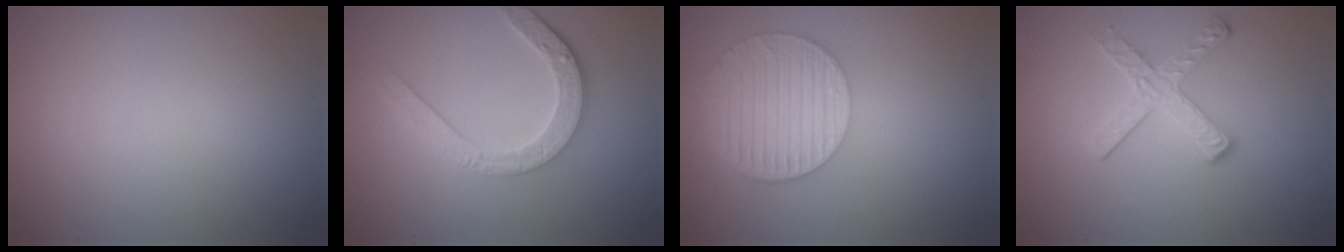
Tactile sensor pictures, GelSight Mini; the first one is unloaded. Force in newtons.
{"total": 4.6, "press": 3.5, "slide": 3.0}
{"total": 6.1, "press": 4.5, "slide": 4.1}
{"total": 2.8, "press": 2.7, "slide": 0.7}